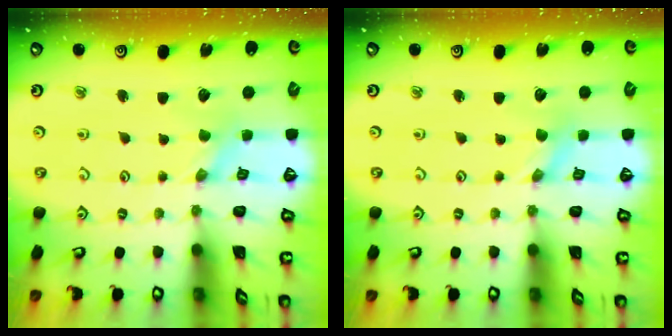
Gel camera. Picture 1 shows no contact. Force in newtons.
{"total": 0.0}